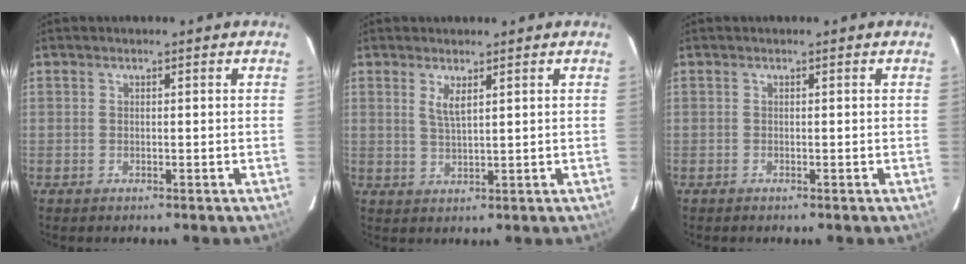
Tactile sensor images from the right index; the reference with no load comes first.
{"total": 3.0, "force": [1.4, 0.6, 2.5], "torque": [-0.048, -0.003, 0.026]}
{"total": 0.0}